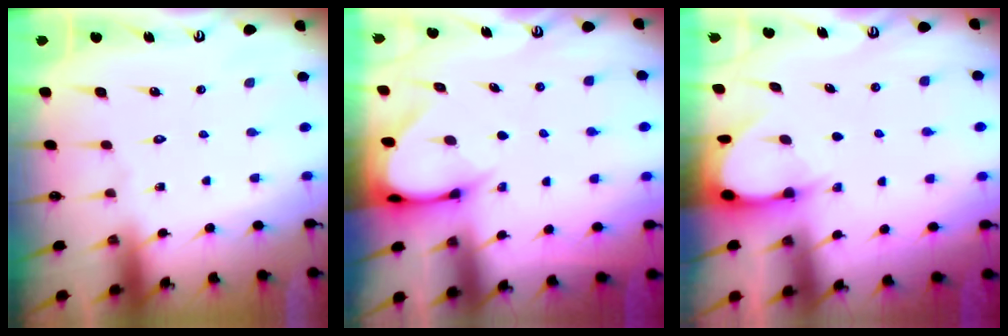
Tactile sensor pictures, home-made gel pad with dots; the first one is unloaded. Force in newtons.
{"total": 3.5, "press": 3.5, "slide": 0.2}
{"total": 3.3, "press": 3.2, "slide": 0.3}